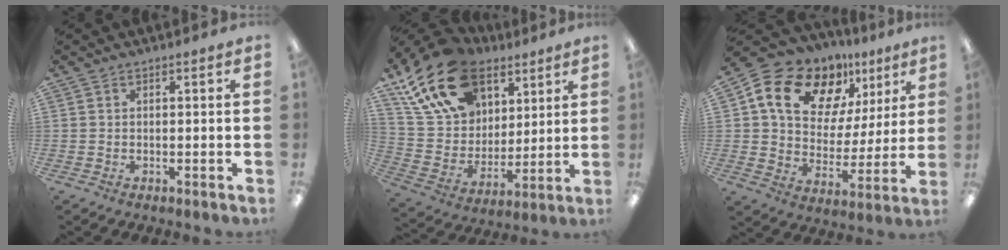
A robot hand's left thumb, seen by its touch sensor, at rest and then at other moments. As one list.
[{"total": 21.2, "force": [12.8, 13.7, 9.9], "torque": [-0.193, -0.049, 0.241]}, {"total": 17.5, "force": [10.5, 11.3, 8.2], "torque": [-0.152, -0.047, 0.192]}]